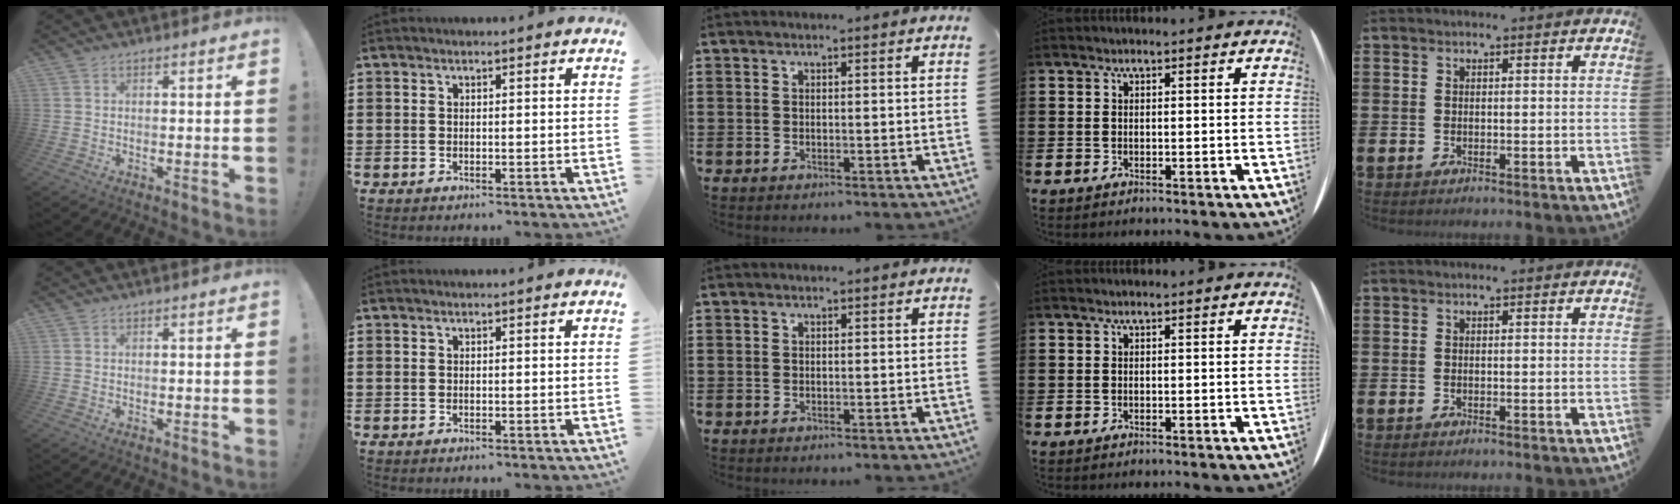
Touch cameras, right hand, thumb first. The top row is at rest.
{}